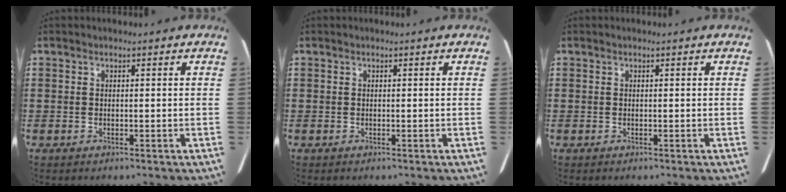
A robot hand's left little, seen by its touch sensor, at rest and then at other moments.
{"total": 0.0}
{"total": 0.0}